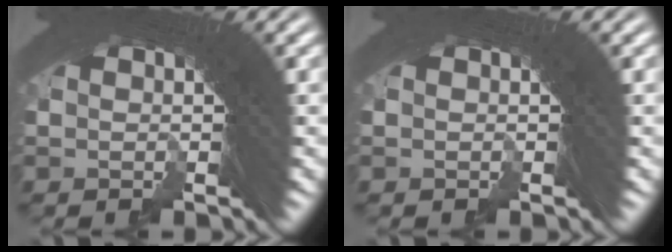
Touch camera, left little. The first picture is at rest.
{"total": 0.0}